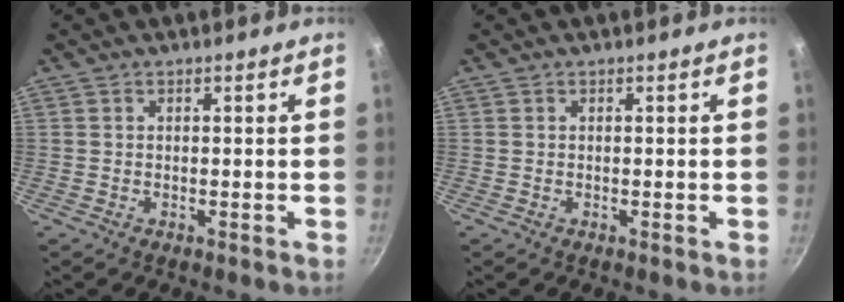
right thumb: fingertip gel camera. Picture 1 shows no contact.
{"total": 0.0}